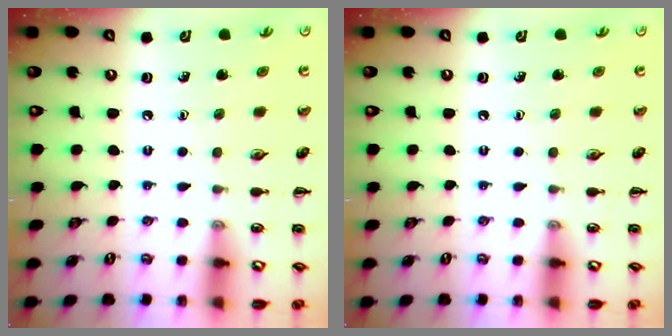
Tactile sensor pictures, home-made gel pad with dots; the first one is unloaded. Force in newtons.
{"total": 0.0}